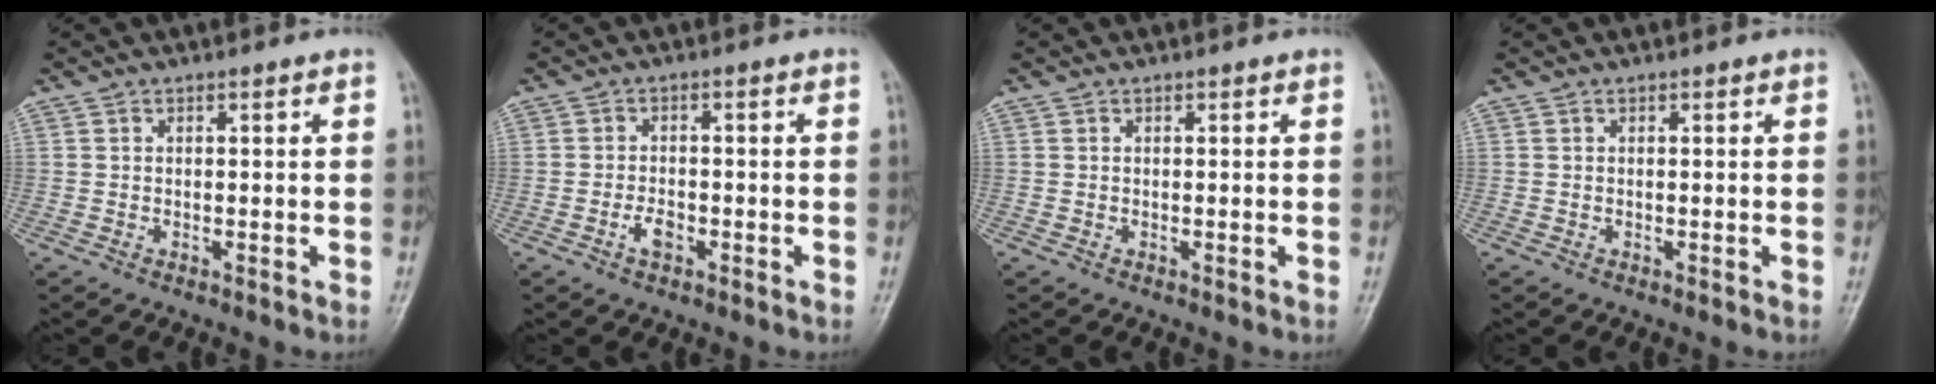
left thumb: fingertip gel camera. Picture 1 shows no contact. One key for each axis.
{"total": 2.7, "fx": -1.4, "fy": 1.5, "fz": 1.7, "tx": -0.030, "ty": 0.010, "tz": -0.027}
{"total": 0.0}
{"total": 0.0}